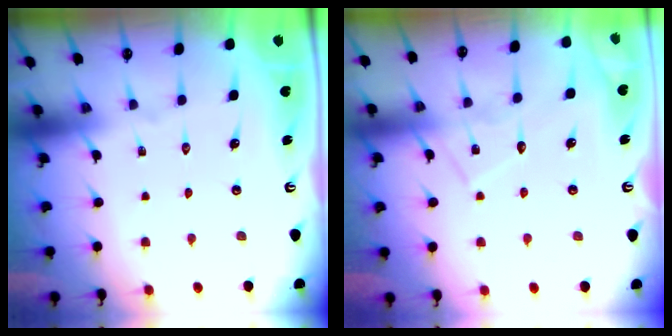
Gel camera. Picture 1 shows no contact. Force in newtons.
{"total": 7.6, "press": 7.6, "slide": 0.6}